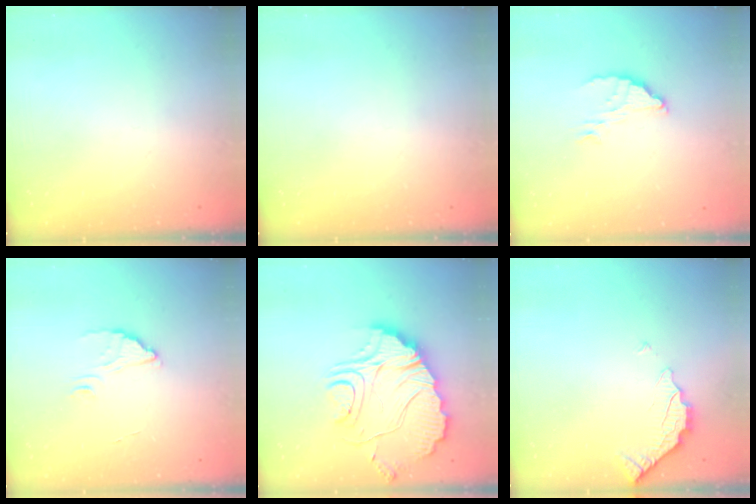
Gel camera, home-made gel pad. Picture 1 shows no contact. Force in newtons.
{"total": 0.0}
{"total": 3.4, "press": 3.4, "slide": 0.1}
{"total": 2.0, "press": 2.0, "slide": 0.1}
{"total": 18.5, "press": 18.4, "slide": 1.7}
{"total": 2.4, "press": 2.4, "slide": 0.2}